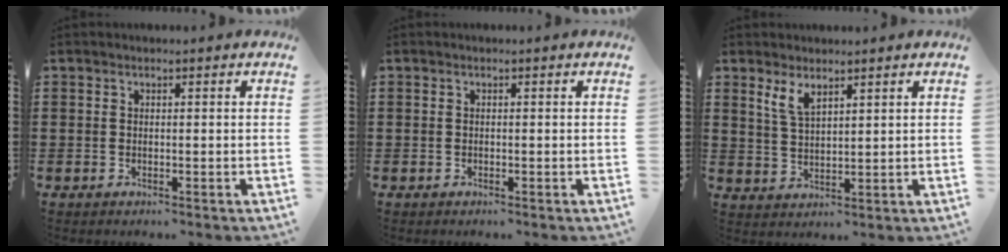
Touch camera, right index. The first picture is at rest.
{"total": 0.0}
{"total": 3.6, "force": [2.4, 1.3, 2.4], "torque": [-0.053, 0.002, 0.044]}